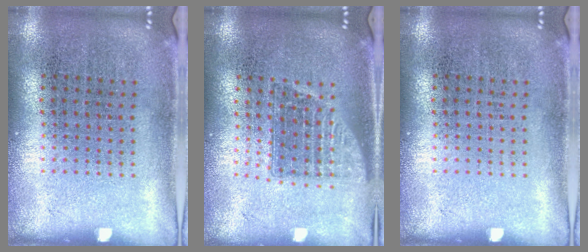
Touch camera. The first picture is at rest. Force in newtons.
{"total": 1.4, "press": 1.1, "slide": 0.9}
{"total": 0.0}